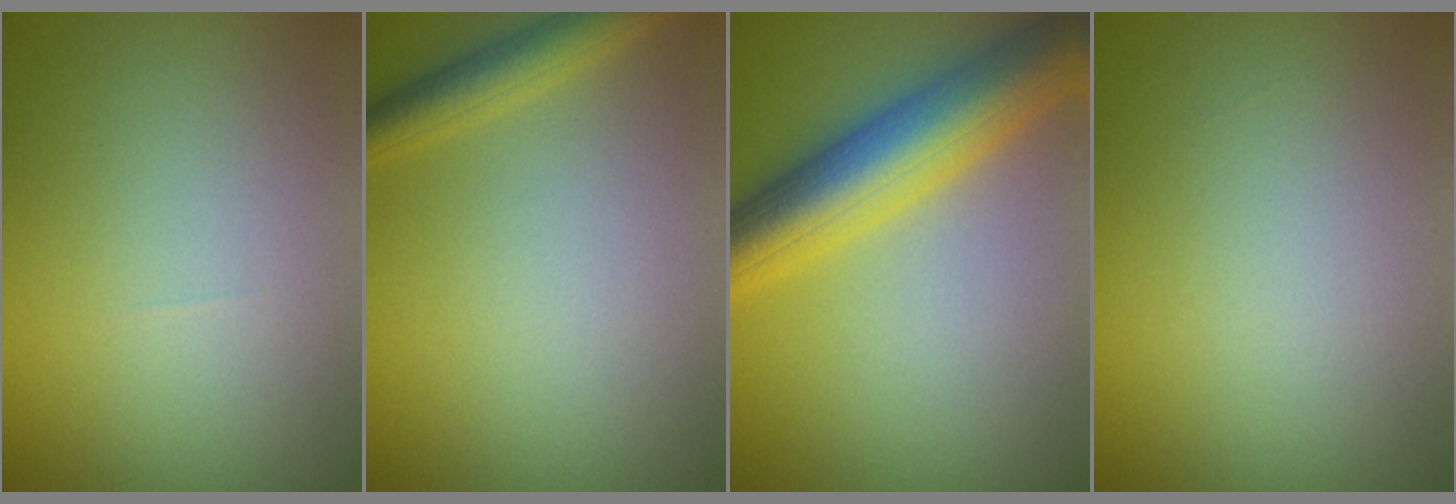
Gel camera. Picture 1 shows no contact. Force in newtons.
{"total": 3.1, "press": 3.1, "slide": 0.2}
{"total": 9.1, "press": 9.1, "slide": 0.3}
{"total": 0.0}